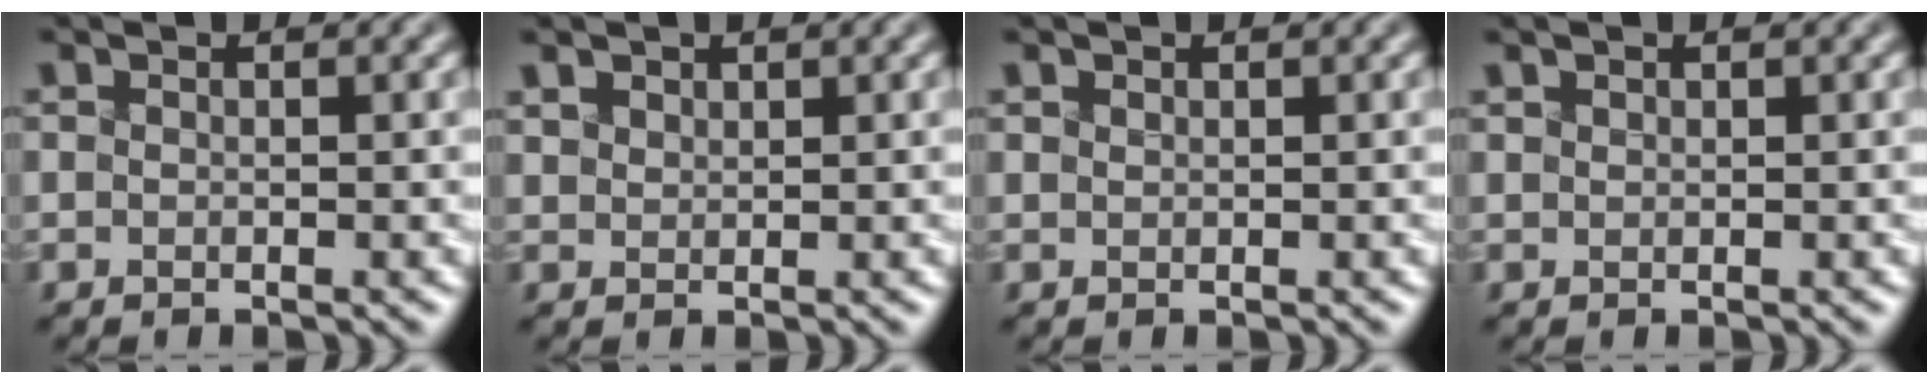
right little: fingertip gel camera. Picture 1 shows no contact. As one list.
[{"total": 2.5, "force": [1.6, 1.6, 1.1], "torque": [-0.045, 0.010, 0.041]}, {"total": 0.9, "force": [0.6, 0.6, 0.3], "torque": [-0.017, 0.007, 0.017]}, {"total": 1.4, "force": [0.9, 0.8, 0.6], "torque": [-0.028, 0.011, 0.020]}]